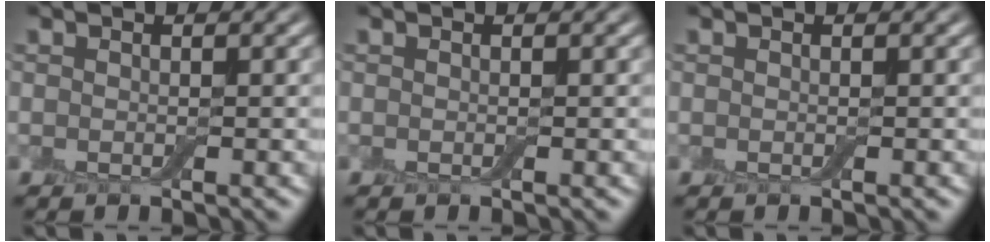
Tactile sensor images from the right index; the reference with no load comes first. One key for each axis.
{"total": 0.0}
{"total": 0.0}